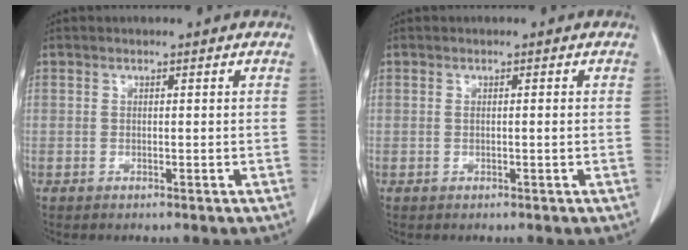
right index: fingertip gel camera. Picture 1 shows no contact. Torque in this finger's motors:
{"motor_torque": [0.02, -0.04, 0.05, 0.00]}